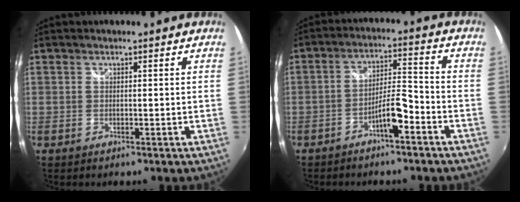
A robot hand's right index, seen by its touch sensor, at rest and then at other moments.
{"total": 6.2, "force": [-4.0, 0.9, 4.6], "torque": [-0.086, 0.011, -0.064]}